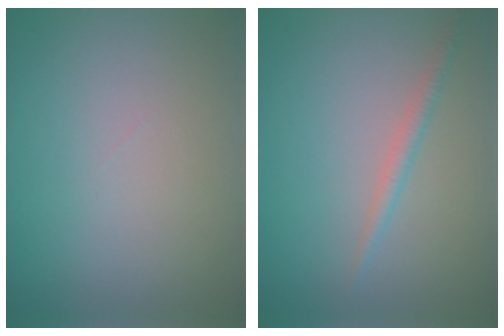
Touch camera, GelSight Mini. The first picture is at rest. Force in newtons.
{"total": 1.3, "press": 1.3, "slide": 0.0}